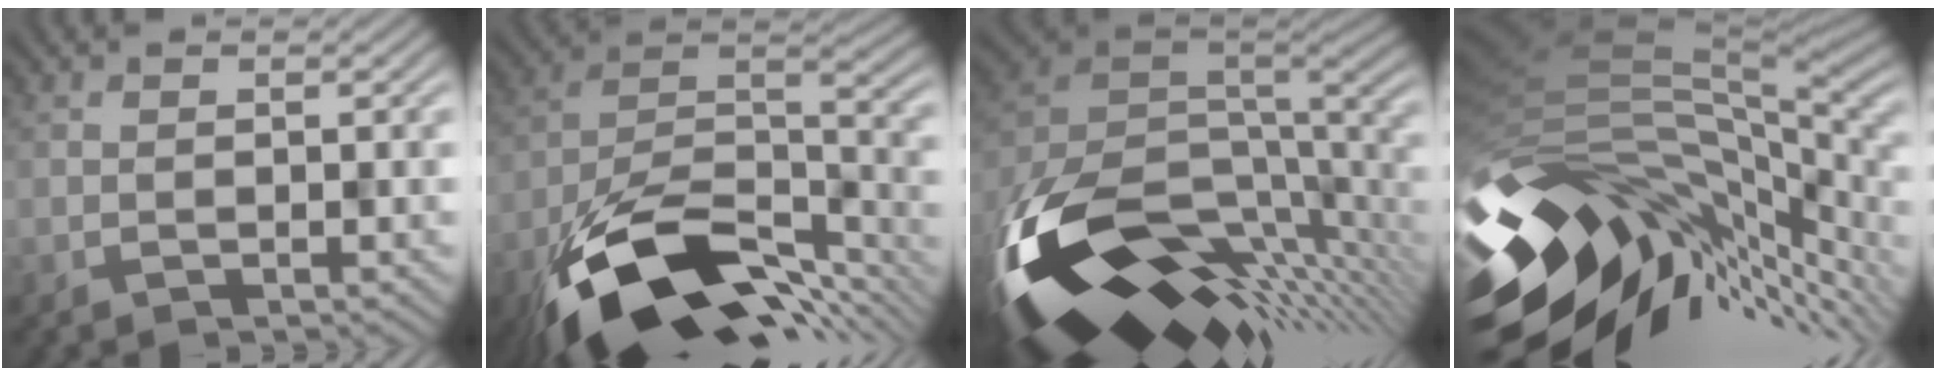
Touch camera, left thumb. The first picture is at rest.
{"total": 16.2, "force": [-9.8, 7.3, 10.6], "torque": [-0.214, -0.047, -0.153]}
{"total": 15.9, "force": [-6.1, 7.8, 12.4], "torque": [-0.289, -0.042, -0.085]}
{"total": 13.9, "force": [-2.8, 8.6, 10.5], "torque": [-0.204, -0.031, -0.037]}